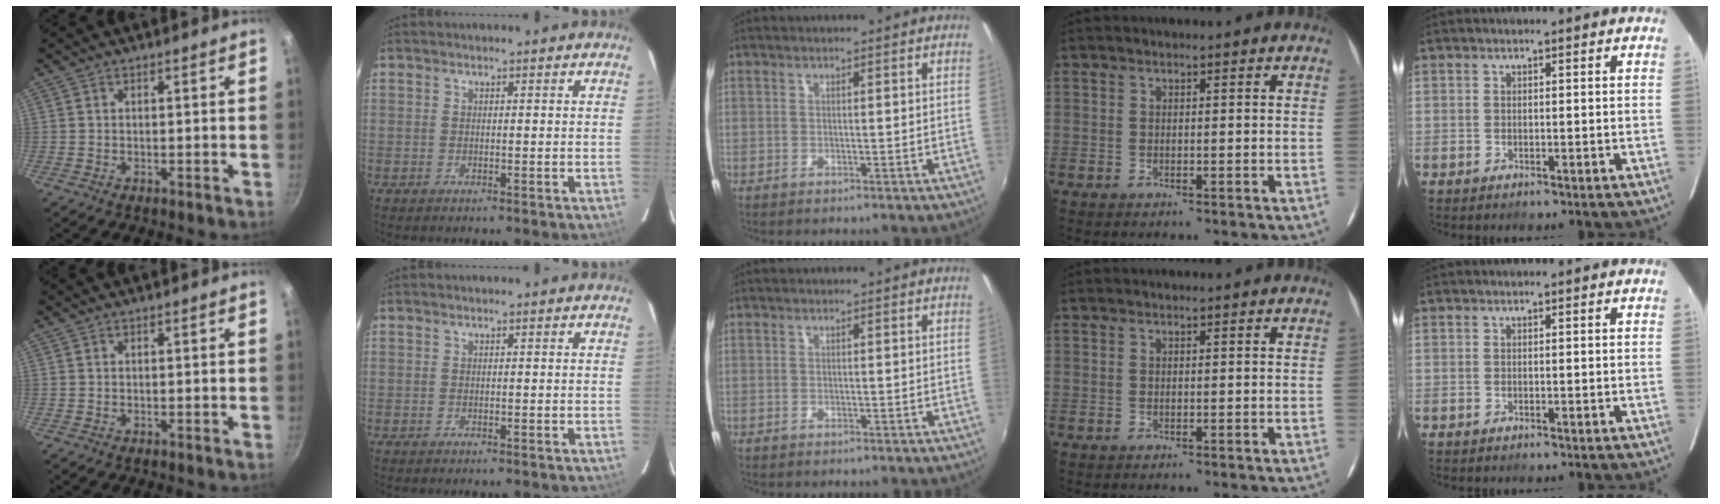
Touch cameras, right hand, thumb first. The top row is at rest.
{}